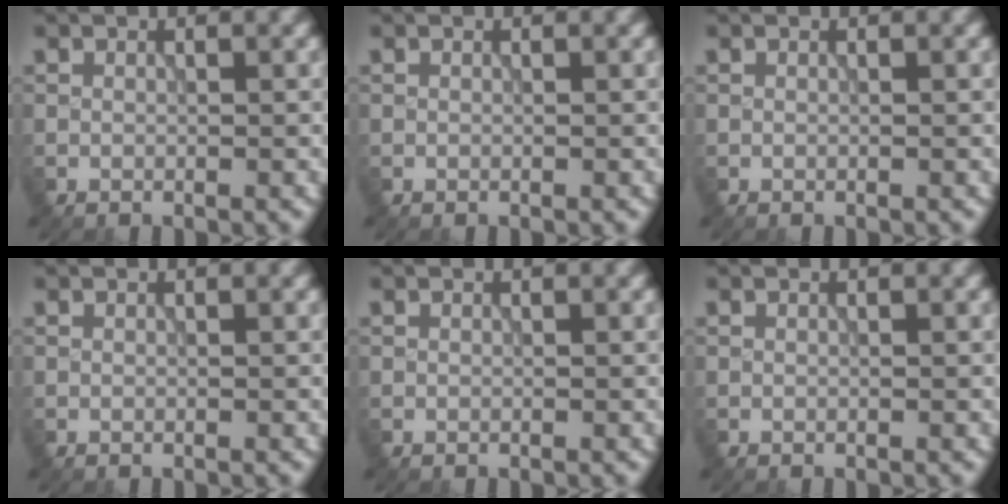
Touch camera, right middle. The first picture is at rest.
{"total": 0.0}
{"total": 0.0}
{"total": 0.0}
{"total": 0.0}
{"total": 0.0}